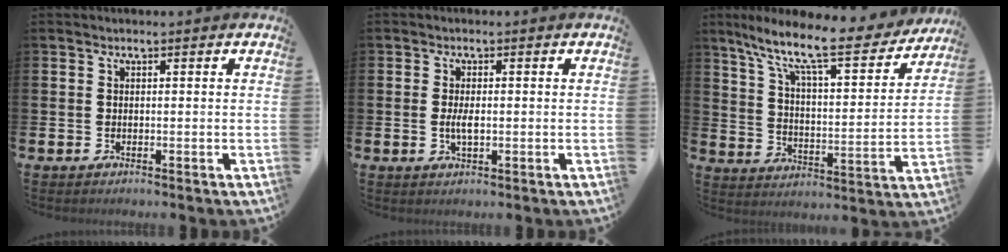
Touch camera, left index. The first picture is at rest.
{"total": 2.4, "force": [-0.1, 1.0, 2.2], "torque": [-0.039, 0.000, -0.004]}
{"total": 11.4, "force": [9.2, 2.4, 6.2], "torque": [-0.134, -0.062, 0.147]}